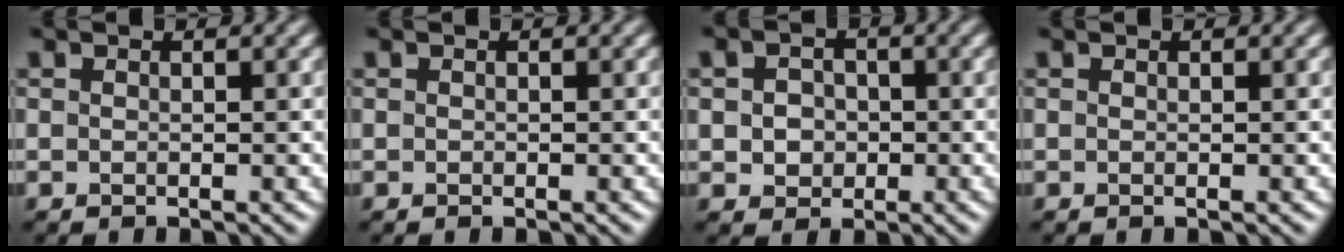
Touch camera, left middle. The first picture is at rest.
{"total": 0.0}
{"total": 3.6, "force": [0.1, 3.0, 1.9], "torque": [-0.029, 0.013, -0.005]}
{"total": 0.0}